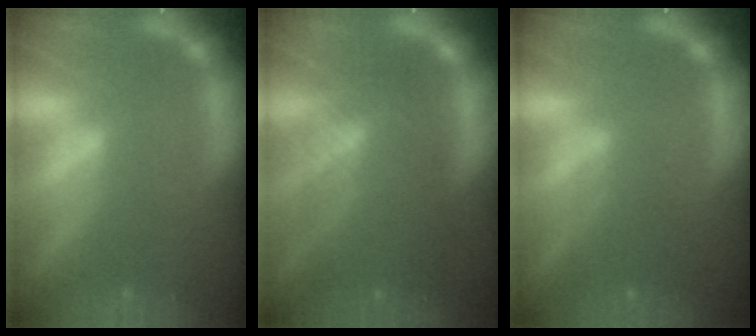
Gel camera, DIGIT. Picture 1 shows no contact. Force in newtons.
{"total": 8.6}
{"total": 3.1}